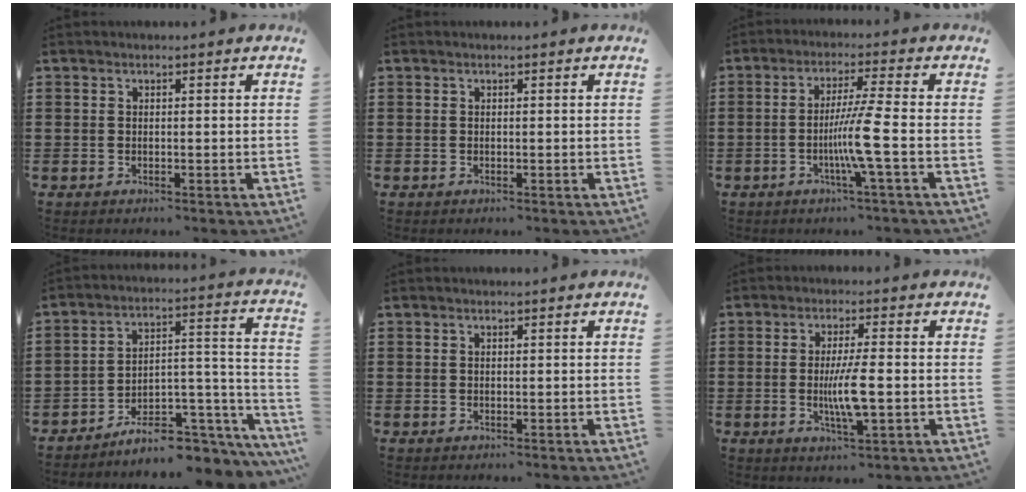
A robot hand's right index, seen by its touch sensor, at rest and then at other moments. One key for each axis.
{"total": 0.0}
{"total": 6.9, "fx": -2.1, "fy": -1.2, "fz": 6.5, "tx": -0.117, "ty": -0.014, "tz": -0.043}
{"total": 7.3, "fx": -6.1, "fy": 2.6, "fz": 3.0, "tx": -0.042, "ty": 0.013, "tz": -0.109}
{"total": 0.0}
{"total": 6.2, "fx": -0.8, "fy": 0.9, "fz": 6.1, "tx": -0.118, "ty": -0.009, "tz": -0.019}